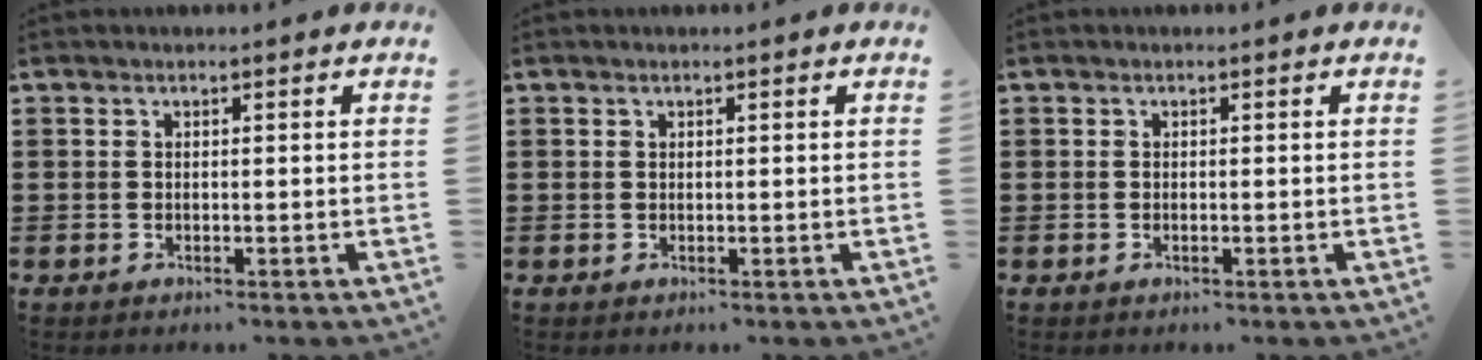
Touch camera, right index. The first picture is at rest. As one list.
[{"total": 0.0}, {"total": 0.0}]